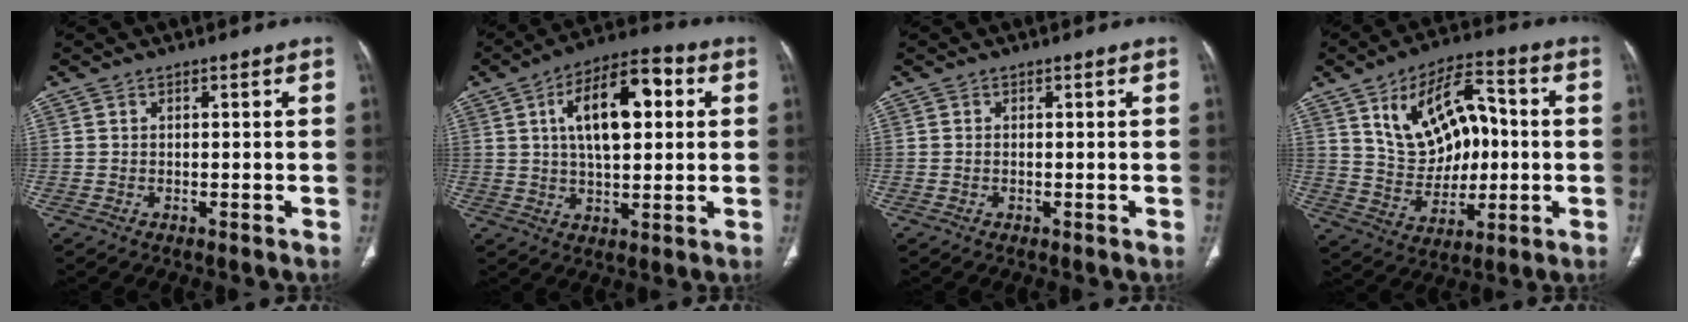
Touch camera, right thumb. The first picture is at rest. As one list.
[{"total": 14.9, "force": [3.7, 7.0, 12.6], "torque": [-0.192, 0.014, 0.054]}, {"total": 0.0}, {"total": 16.6, "force": [2.7, 10.5, 12.6], "torque": [-0.167, 0.013, 0.050]}]